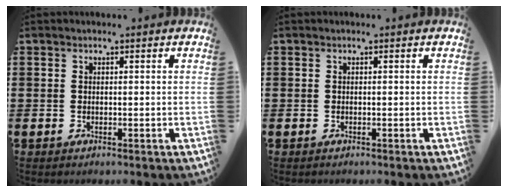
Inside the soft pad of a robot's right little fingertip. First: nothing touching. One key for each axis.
{"total": 0.0}